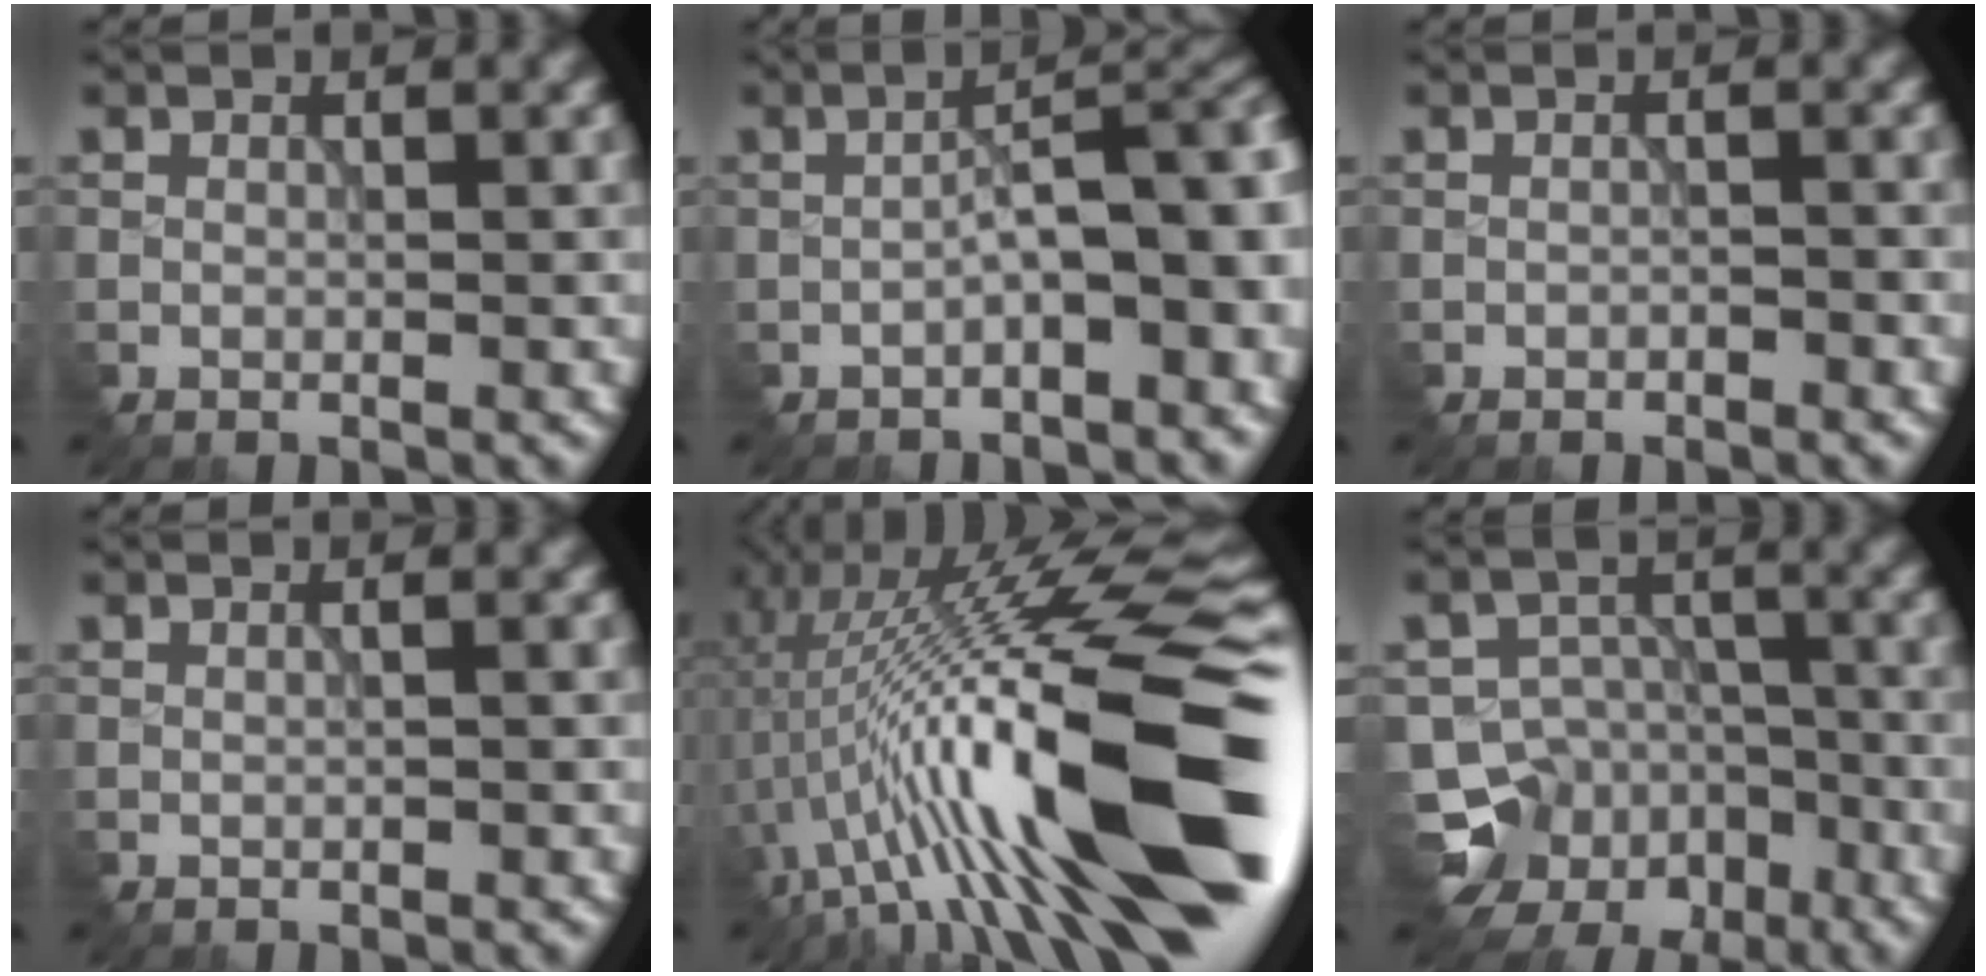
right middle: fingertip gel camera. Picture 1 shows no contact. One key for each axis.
{"total": 6.8, "fx": -1.4, "fy": 2.6, "fz": 6.2, "tx": -0.090, "ty": 0.007, "tz": -0.016}
{"total": 1.1, "fx": -0.5, "fy": 0.6, "fz": 0.8, "tx": -0.010, "ty": -0.001, "tz": -0.004}
{"total": 1.4, "fx": 0.3, "fy": 0.7, "fz": 1.2, "tx": -0.005, "ty": 0.004, "tz": -0.006}
{"total": 19.3, "fx": -1.5, "fy": 4.6, "fz": 18.6, "tx": -0.288, "ty": 0.025, "tz": -0.031}
{"total": 10.4, "fx": -6.7, "fy": 7.8, "fz": 1.4, "tx": -0.031, "ty": -0.004, "tz": -0.100}